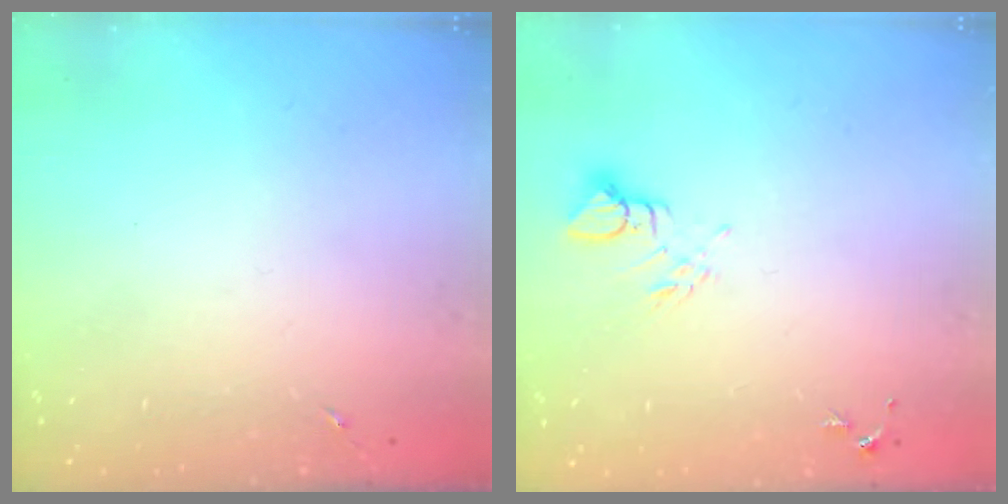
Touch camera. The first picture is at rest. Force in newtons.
{"total": 5.0, "press": 4.9, "slide": 0.5}